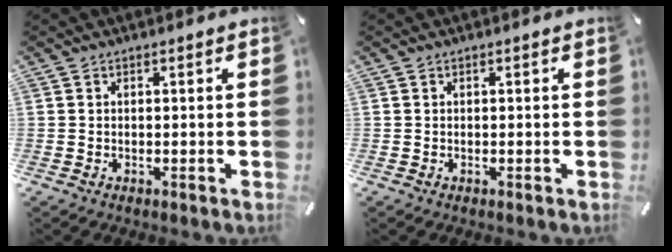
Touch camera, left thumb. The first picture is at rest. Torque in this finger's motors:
{"motor_torque": [0.00, 0.00, -0.01, 0.06, 0.00]}